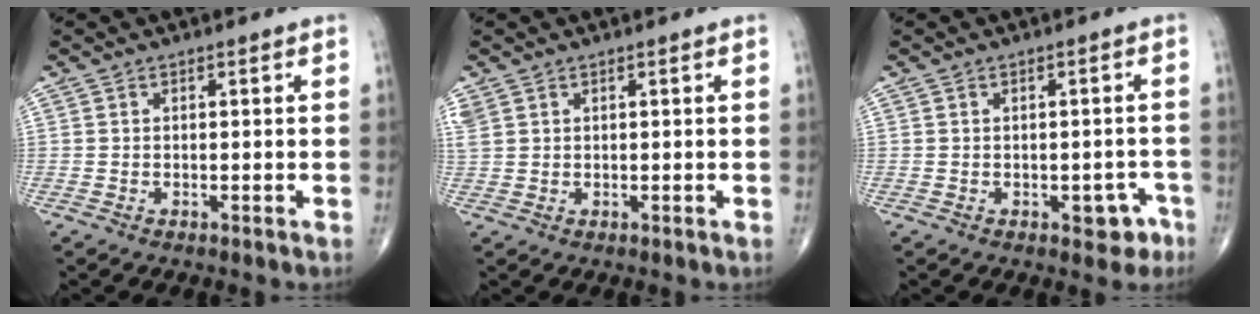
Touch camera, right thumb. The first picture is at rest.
{"total": 3.0, "force": [1.6, 2.1, 1.4], "torque": [-0.044, 0.012, 0.044]}
{"total": 4.1, "force": [-1.9, 2.6, 2.5], "torque": [-0.006, 0.016, -0.020]}